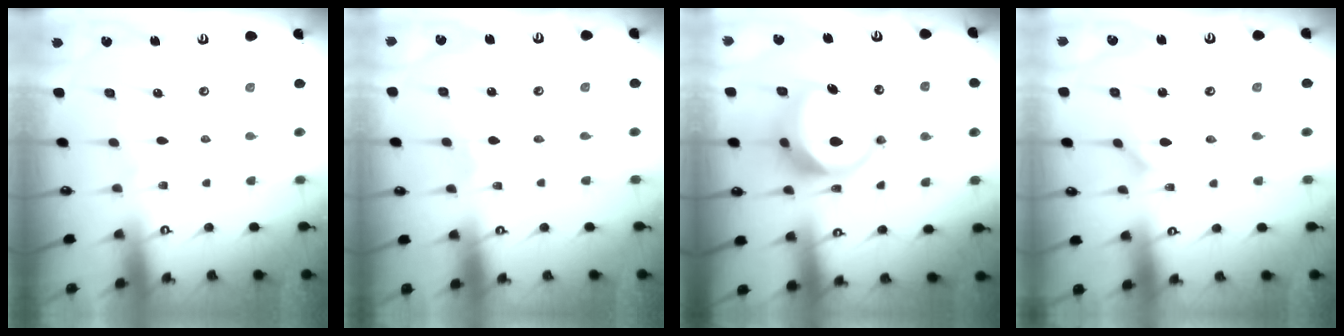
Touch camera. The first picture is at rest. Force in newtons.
{"total": 0.7, "press": 0.7, "slide": 0.1}
{"total": 11.7, "press": 11.6, "slide": 1.5}
{"total": 1.0, "press": 1.0, "slide": 0.2}